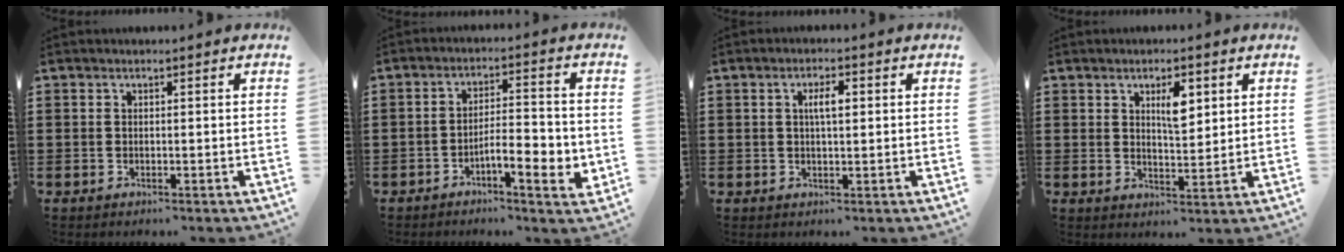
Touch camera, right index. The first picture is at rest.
{"total": 6.5, "force": [-2.5, 1.8, 5.7], "torque": [-0.086, 0.000, -0.044]}
{"total": 3.2, "force": [0.6, 1.0, 3.0], "torque": [-0.061, 0.007, 0.007]}
{"total": 4.5, "force": [1.9, 1.7, 3.7], "torque": [-0.055, -0.001, 0.025]}